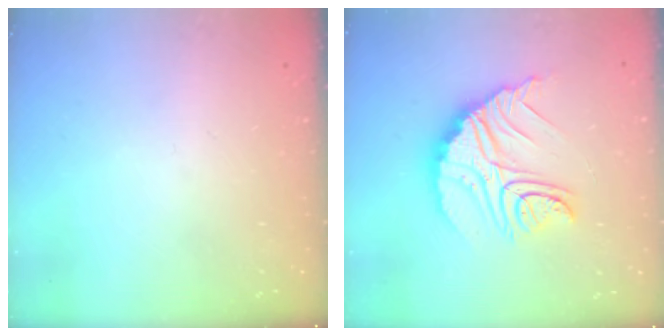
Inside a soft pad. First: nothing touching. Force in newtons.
{"total": 16.2, "press": 16.1, "slide": 1.3}